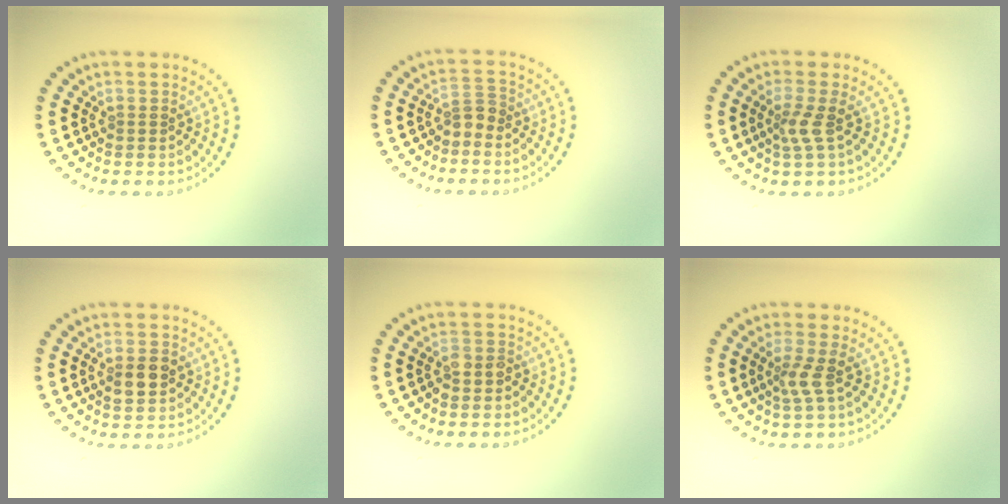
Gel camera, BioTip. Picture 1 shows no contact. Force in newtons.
{"total": 1.8, "press": 1.3, "slide": 1.2}
{"total": 1.9, "press": 1.4, "slide": 1.3}
{"total": 2.4, "press": 2.4, "slide": 0.2}
{"total": 1.7, "press": 1.6, "slide": 0.7}
{"total": 1.9, "press": 1.4, "slide": 1.3}